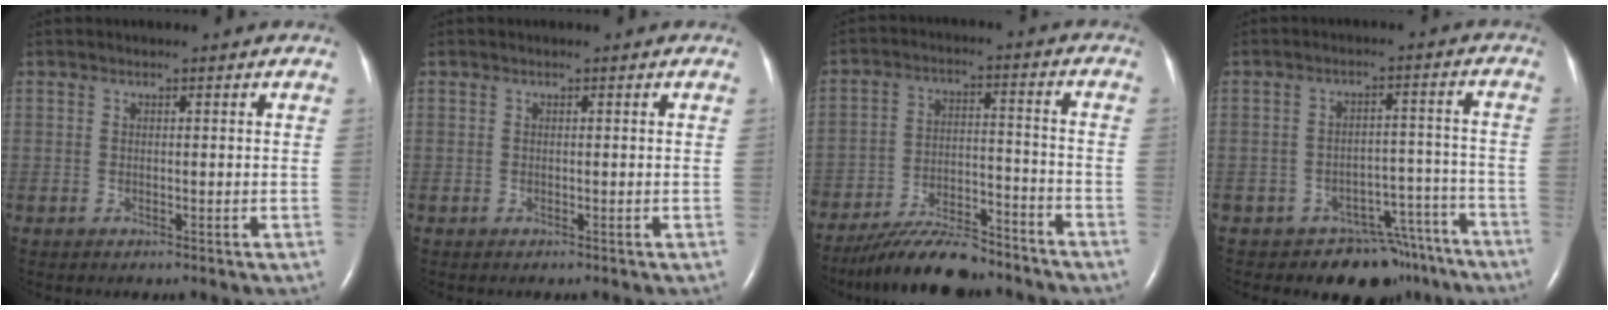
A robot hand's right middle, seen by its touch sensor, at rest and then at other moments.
{"total": 0.0}
{"total": 12.7, "force": [-11.3, 3.0, 5.1], "torque": [-0.083, 0.005, -0.183]}
{"total": 11.0, "force": [-9.3, 5.9, 0.9], "torque": [0.022, 0.054, -0.112]}